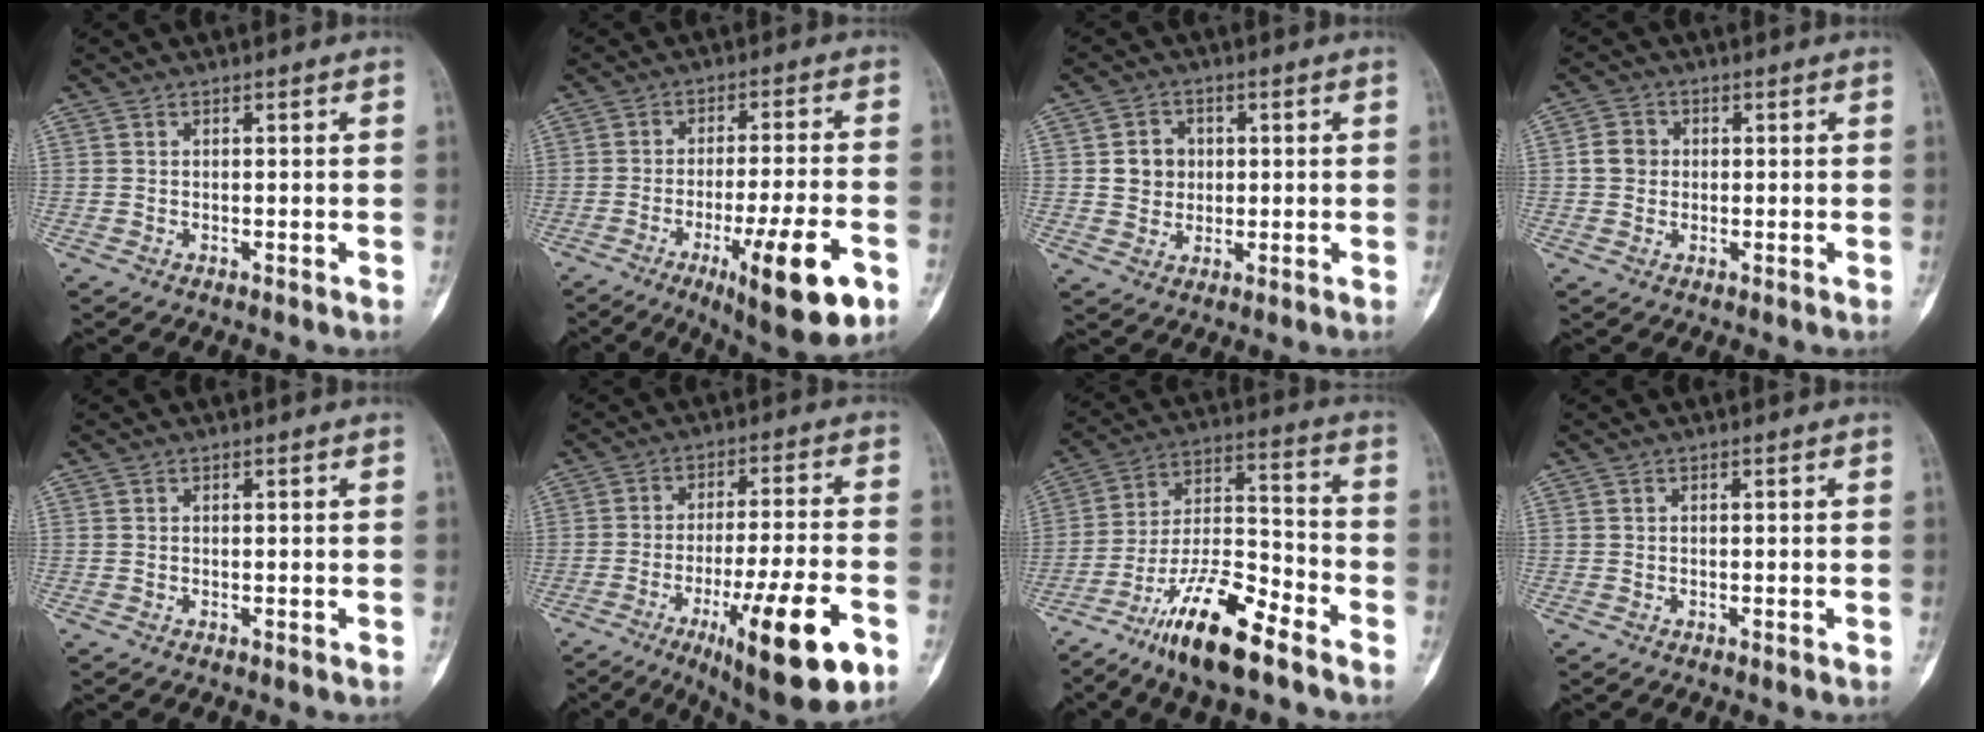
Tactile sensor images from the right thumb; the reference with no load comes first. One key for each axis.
{"total": 15.4, "fx": -6.6, "fy": 2.7, "fz": 13.7, "tx": -0.213, "ty": 0.008, "tz": -0.093}
{"total": 5.6, "fx": 0.8, "fy": 5.1, "fz": 2.2, "tx": -0.010, "ty": 0.002, "tz": 0.012}
{"total": 3.9, "fx": 0.2, "fy": 3.6, "fz": 1.6, "tx": -0.014, "ty": 0.006, "tz": -0.001}
{"total": 0.0}
{"total": 18.8, "fx": -8.2, "fy": 3.5, "fz": 16.5, "tx": -0.251, "ty": 0.015, "tz": -0.121}
{"total": 17.6, "fx": -11.9, "fy": 4.9, "fz": 12.0, "tx": -0.214, "ty": 0.078, "tz": -0.216}
{"total": 0.0}